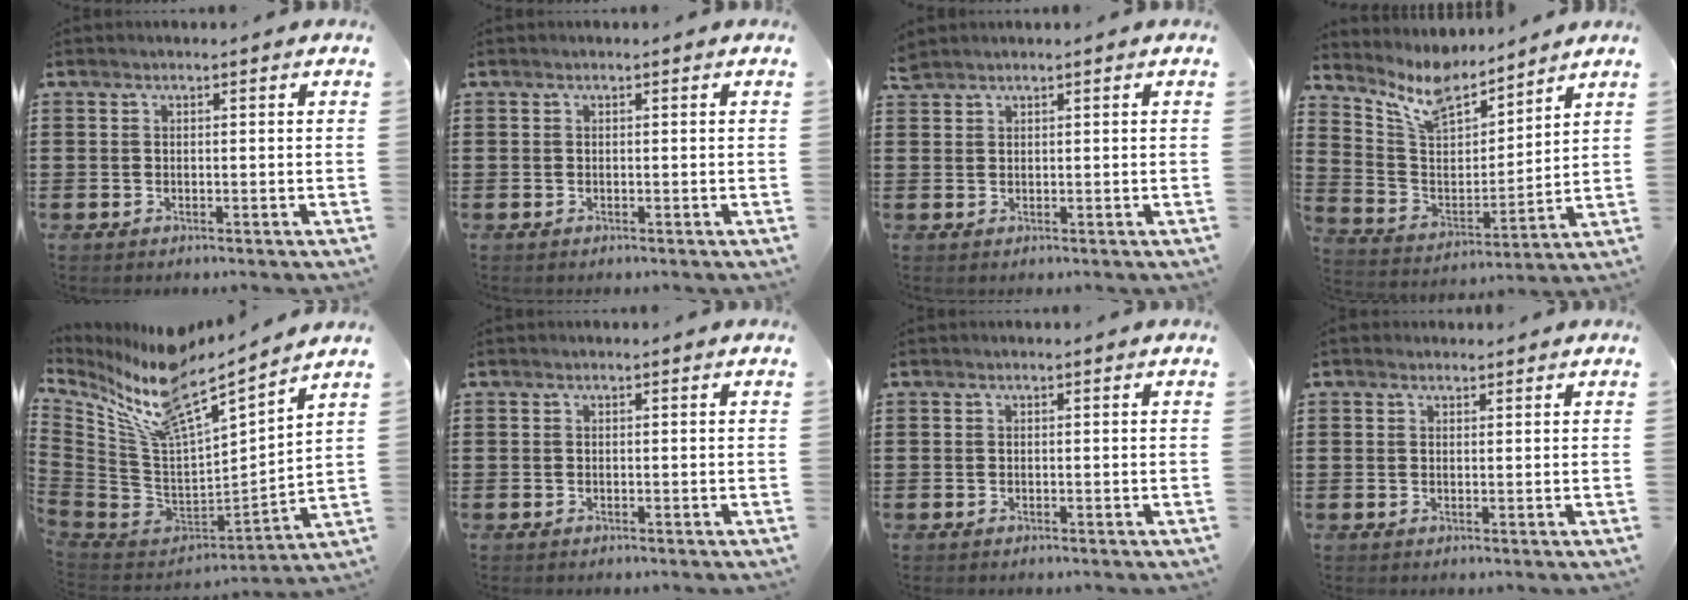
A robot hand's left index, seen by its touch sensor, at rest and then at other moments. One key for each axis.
{"total": 0.0}
{"total": 1.4, "fx": 1.4, "fy": 0.2, "fz": 0.3, "tx": -0.008, "ty": 0.000, "tz": 0.028}
{"total": 8.9, "fx": 7.6, "fy": 2.9, "fz": 3.6, "tx": -0.107, "ty": -0.039, "tz": 0.138}
{"total": 11.5, "fx": 8.6, "fy": 2.1, "fz": 7.3, "tx": -0.188, "ty": -0.072, "tz": 0.140}
{"total": 0.0}
{"total": 0.0}
{"total": 1.1, "fx": 1.0, "fy": 0.4, "fz": 0.2, "tx": -0.006, "ty": 0.003, "tz": 0.019}